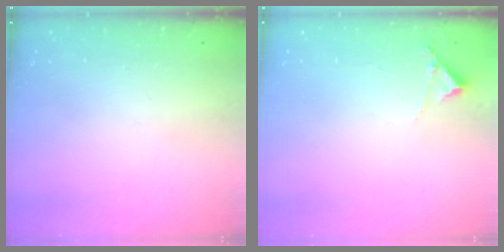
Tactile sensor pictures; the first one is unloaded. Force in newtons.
{"total": 4.3, "press": 4.3, "slide": 0.2}